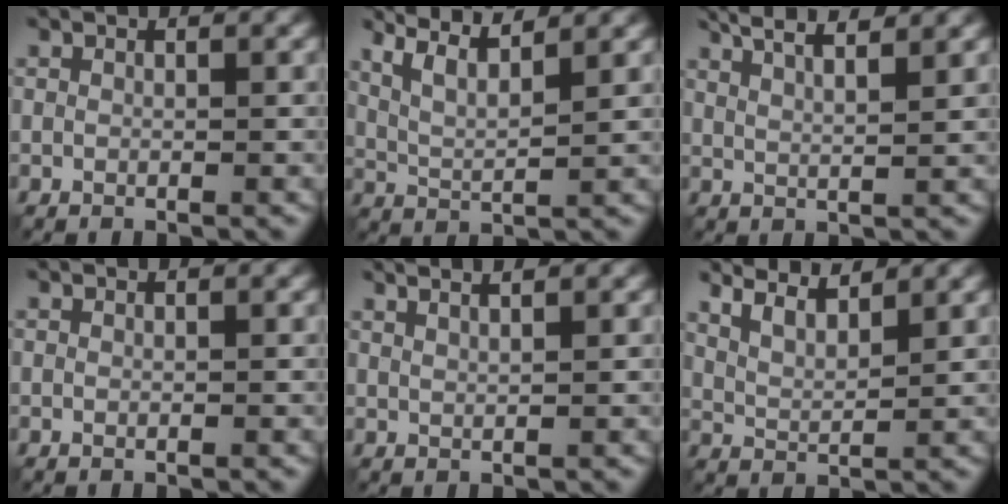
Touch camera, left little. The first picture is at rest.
{"total": 5.2, "force": [3.6, 1.2, 3.6], "torque": [-0.067, 0.014, 0.052]}
{"total": 7.2, "force": [5.0, 2.1, 4.8], "torque": [-0.053, 0.025, 0.046]}
{"total": 0.0}
{"total": 2.9, "force": [2.0, 0.9, 1.9], "torque": [-0.012, 0.020, 0.004]}
{"total": 4.4, "force": [3.7, 1.1, 2.1], "torque": [-0.039, 0.006, 0.052]}